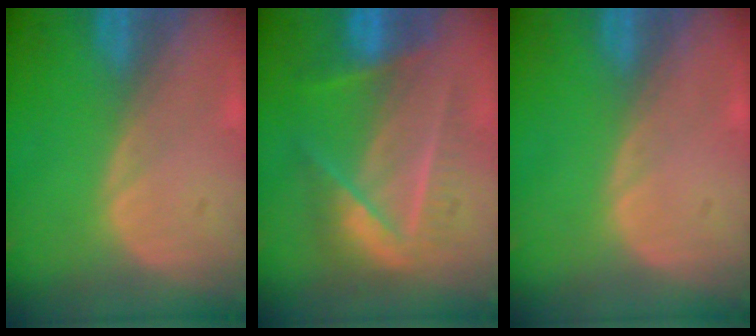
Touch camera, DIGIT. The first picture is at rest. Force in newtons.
{"total": 7.3, "press": 7.3, "slide": 0.2}
{"total": 0.0}